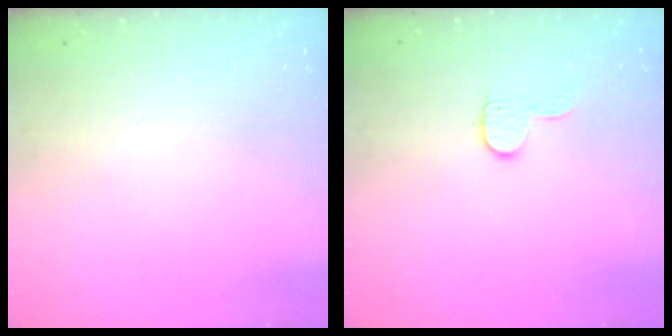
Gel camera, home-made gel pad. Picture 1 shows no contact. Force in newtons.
{"total": 7.4, "press": 7.4, "slide": 0.4}